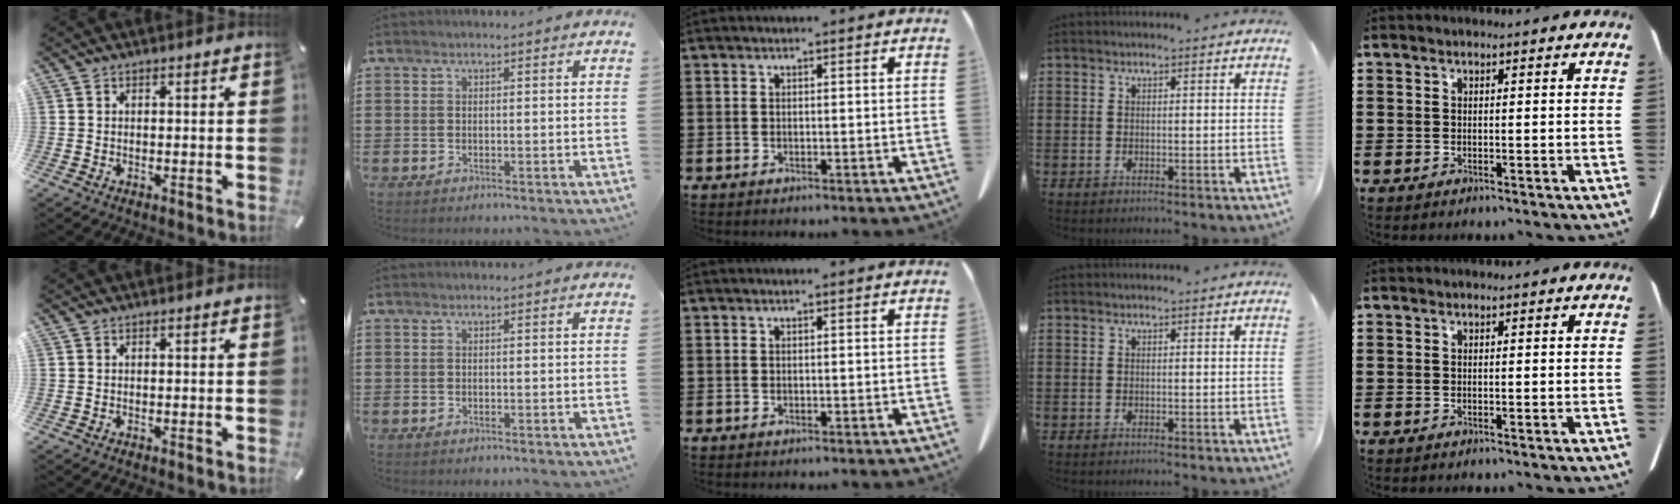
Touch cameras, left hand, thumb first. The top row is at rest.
{}